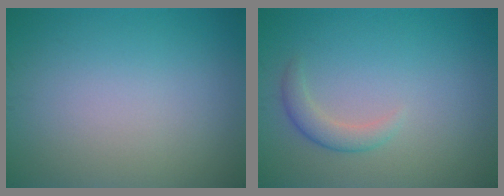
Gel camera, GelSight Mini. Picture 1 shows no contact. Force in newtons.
{"total": 1.9, "press": 1.9, "slide": 0.2}